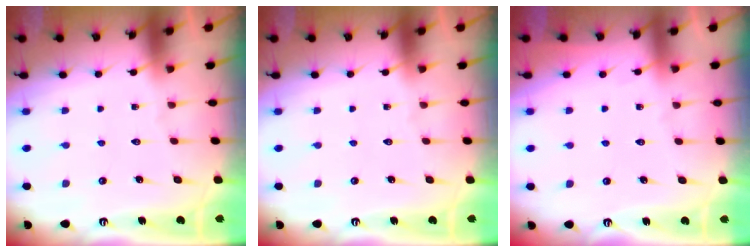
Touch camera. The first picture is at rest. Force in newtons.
{"total": 0.0}
{"total": 2.6, "press": 2.6, "slide": 0.4}